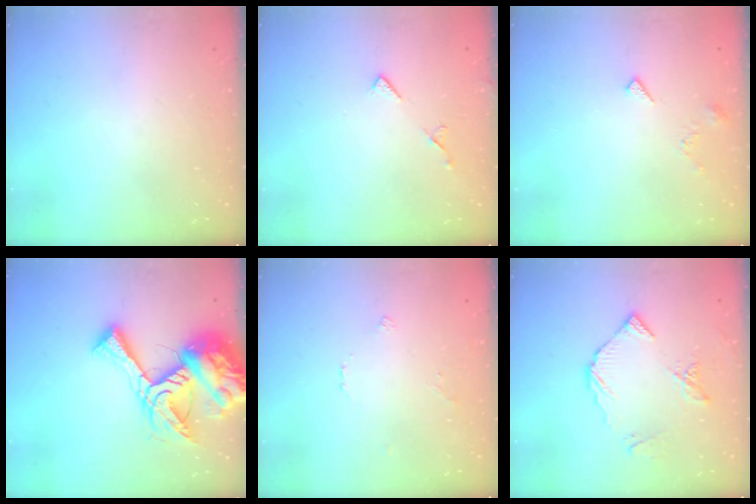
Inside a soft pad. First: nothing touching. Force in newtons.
{"total": 6.7, "press": 6.7, "slide": 0.9}
{"total": 3.4, "press": 3.4, "slide": 0.4}
{"total": 21.2, "press": 21.1, "slide": 2.2}
{"total": 1.5, "press": 1.4, "slide": 0.2}
{"total": 10.1, "press": 10.0, "slide": 1.2}